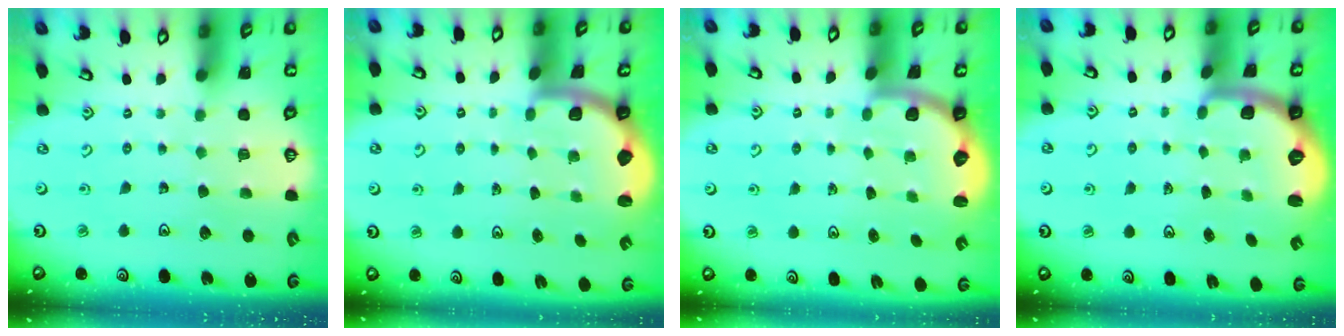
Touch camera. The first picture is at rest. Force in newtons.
{"total": 1.9, "press": 1.8, "slide": 0.5}
{"total": 2.5, "press": 2.2, "slide": 1.3}
{"total": 1.9, "press": 1.8, "slide": 0.4}